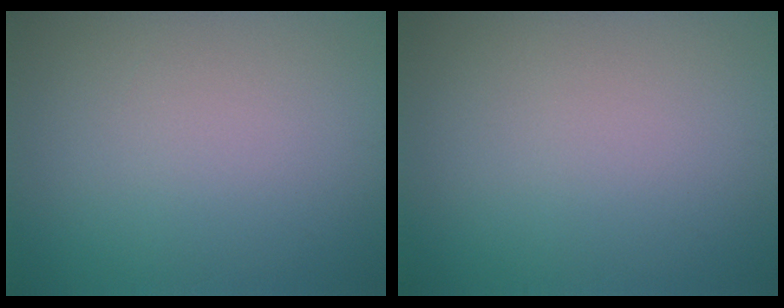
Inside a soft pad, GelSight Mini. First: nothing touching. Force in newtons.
{"total": 0.0}